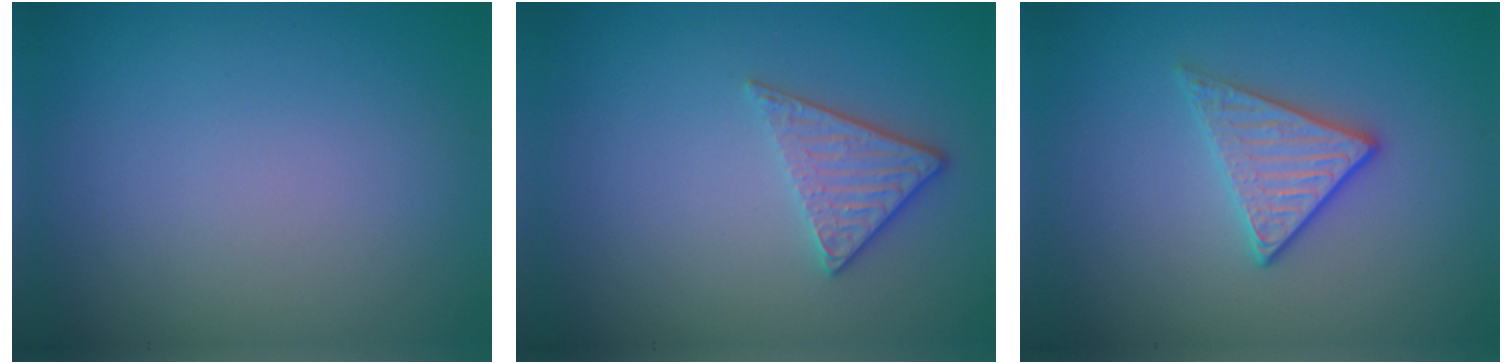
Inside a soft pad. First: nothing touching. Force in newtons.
{"total": 2.8, "press": 2.4, "slide": 1.3}
{"total": 2.8, "press": 2.7, "slide": 0.8}